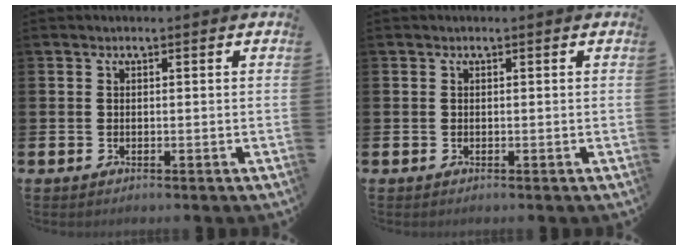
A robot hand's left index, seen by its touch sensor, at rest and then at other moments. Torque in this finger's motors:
{"motor_torque": [-0.02, 0.02, 0.00, -0.01]}